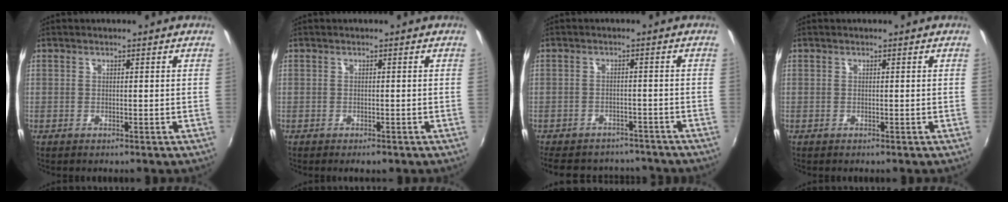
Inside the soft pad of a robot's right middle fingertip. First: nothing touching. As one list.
[{"total": 1.6, "force": [-1.1, 0.6, 0.9], "torque": [-0.016, -0.007, -0.017]}, {"total": 13.6, "force": [-11.6, 5.6, 4.4], "torque": [-0.110, 0.004, -0.158]}, {"total": 0.0}]